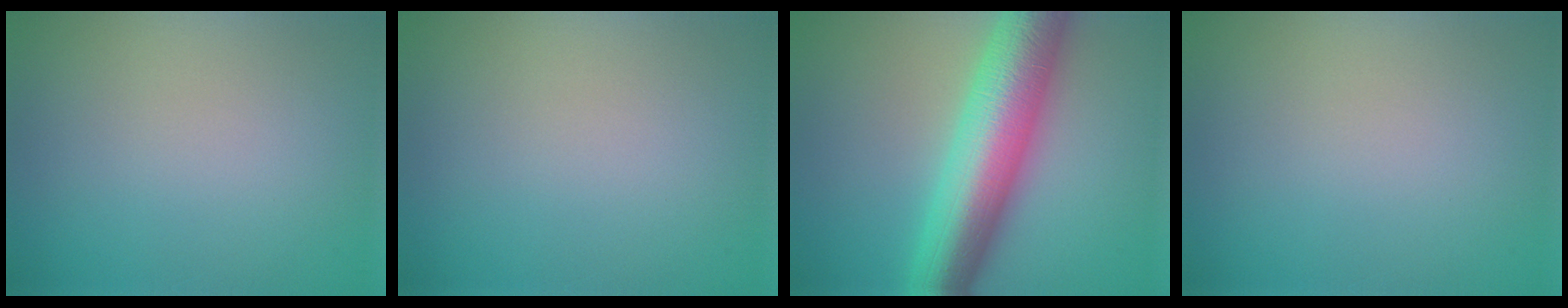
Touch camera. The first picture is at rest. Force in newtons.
{"total": 0.0}
{"total": 10.8, "press": 10.8, "slide": 0.2}
{"total": 0.0}